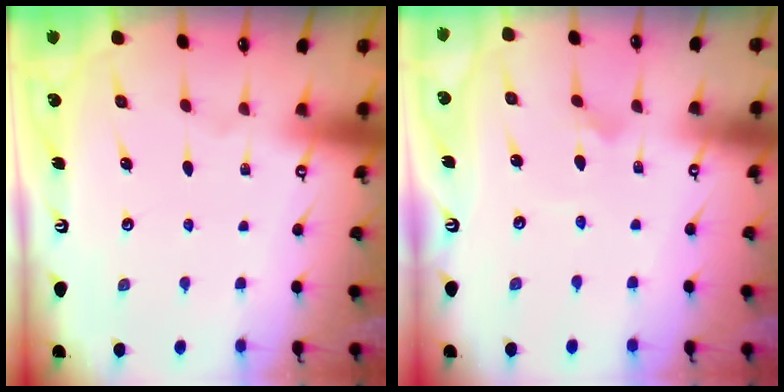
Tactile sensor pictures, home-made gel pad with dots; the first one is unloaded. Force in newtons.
{"total": 4.9, "press": 4.8, "slide": 0.4}